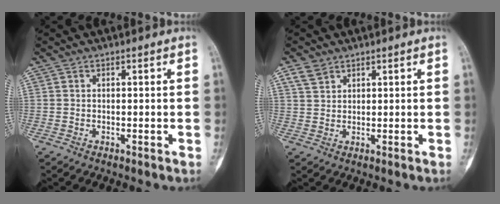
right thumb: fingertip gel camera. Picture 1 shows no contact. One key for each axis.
{"total": 2.9, "fx": 2.0, "fy": 1.7, "fz": 1.2, "tx": -0.020, "ty": -0.001, "tz": 0.043}